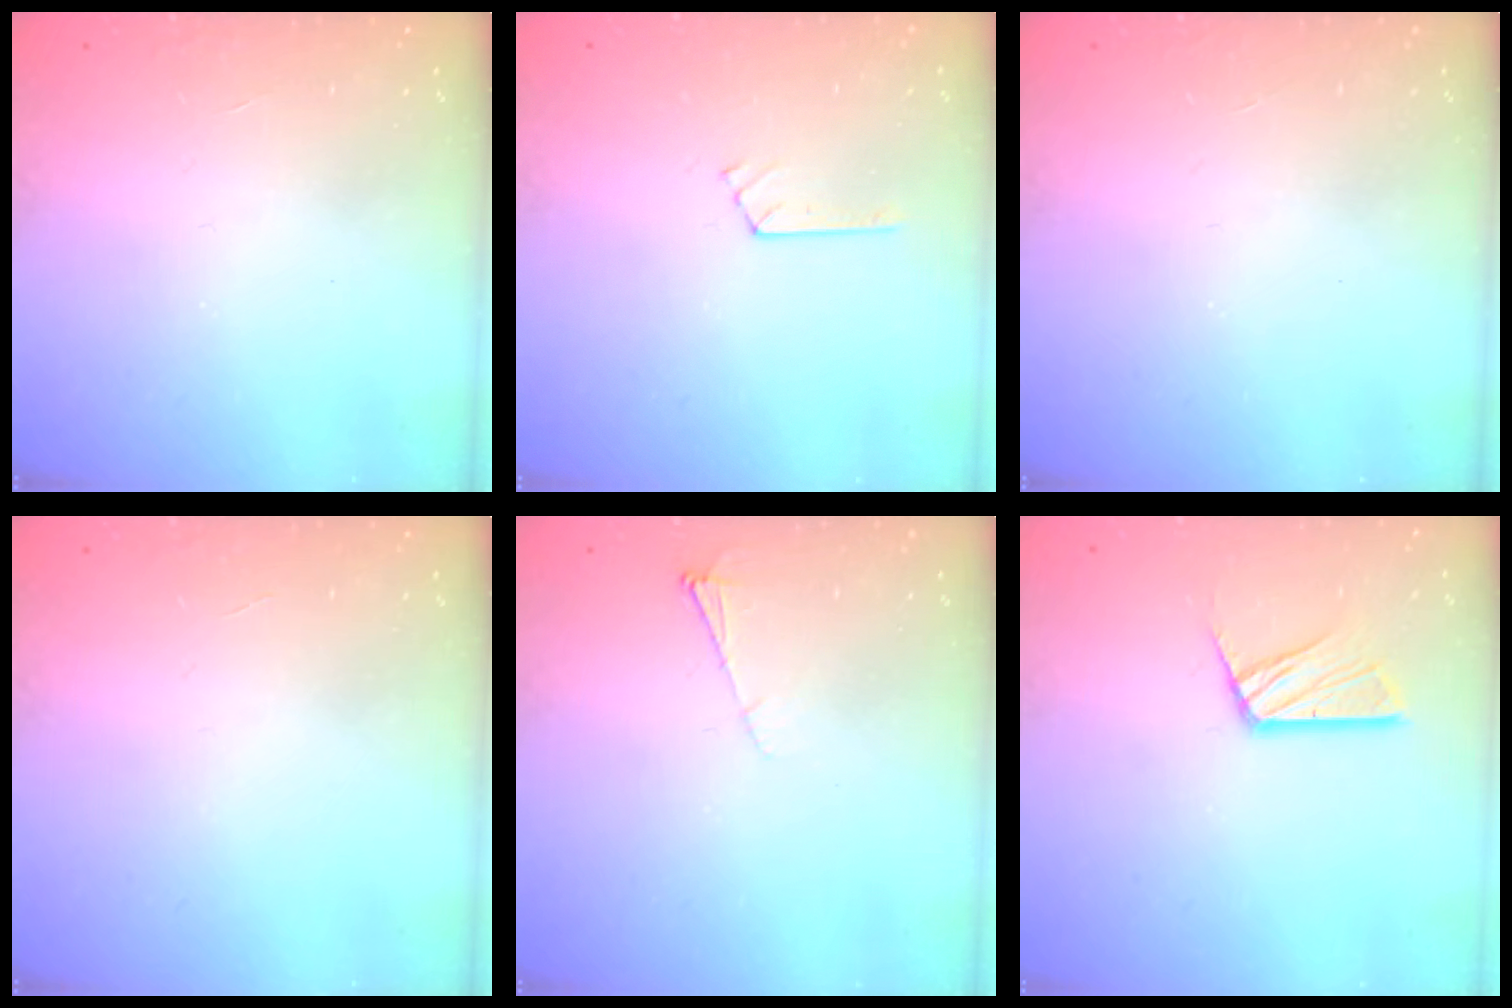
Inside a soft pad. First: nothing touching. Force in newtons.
{"total": 2.8, "press": 2.8, "slide": 0.4}
{"total": 0.0}
{"total": 0.0}
{"total": 4.3, "press": 4.2, "slide": 0.6}
{"total": 10.6, "press": 10.6, "slide": 0.8}